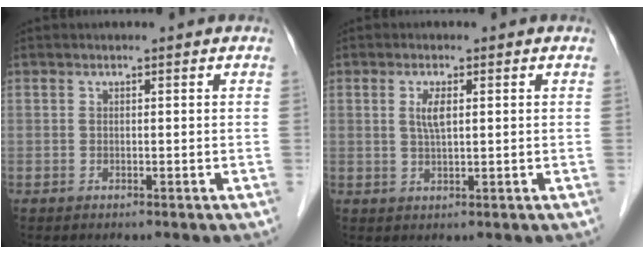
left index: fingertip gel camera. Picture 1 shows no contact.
{"total": 2.6, "force": [0.7, 0.5, 2.5], "torque": [-0.055, 0.000, 0.015]}